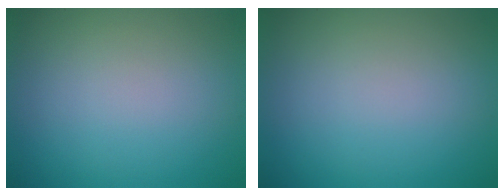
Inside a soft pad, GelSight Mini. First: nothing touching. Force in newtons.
{"total": 0.0}